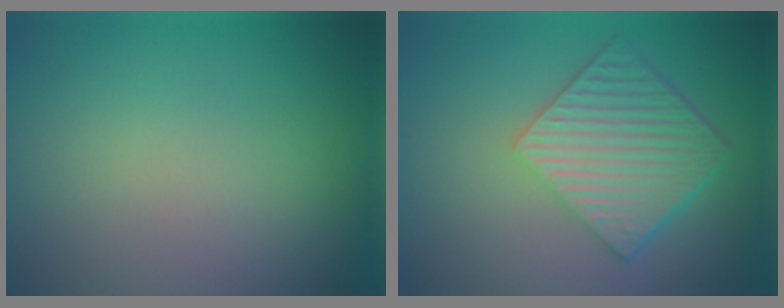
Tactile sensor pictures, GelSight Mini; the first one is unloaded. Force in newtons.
{"total": 6.4, "press": 4.4, "slide": 4.6}